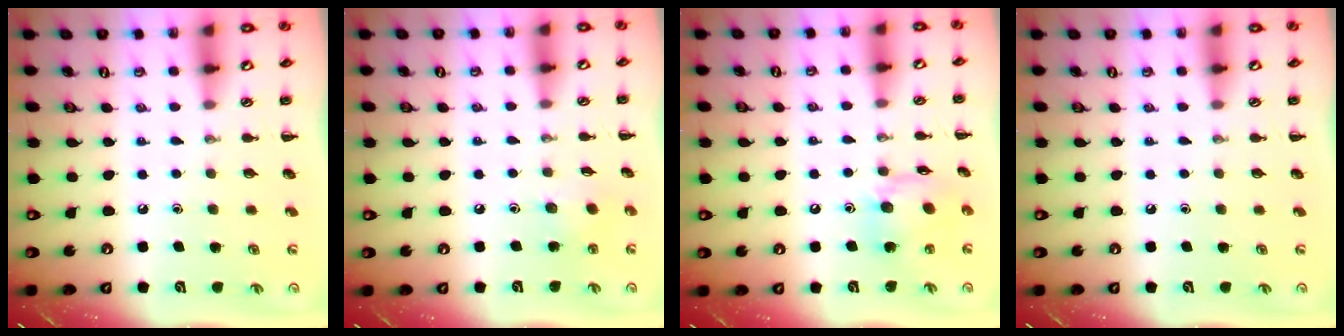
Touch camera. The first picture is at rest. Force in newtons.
{"total": 3.3, "press": 3.2, "slide": 0.8}
{"total": 12.5, "press": 12.4, "slide": 1.7}
{"total": 0.0}